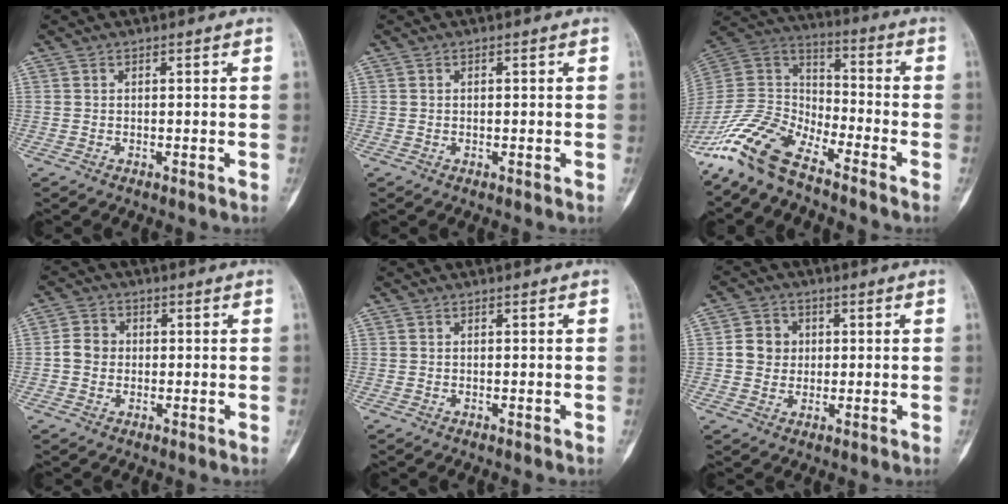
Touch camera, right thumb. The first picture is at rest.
{"total": 0.0}
{"total": 14.2, "force": [-11.1, 4.9, 7.3], "torque": [-0.138, 0.074, -0.227]}
{"total": 4.2, "force": [-0.2, 3.7, 1.9], "torque": [-0.022, 0.011, -0.011]}
{"total": 0.0}
{"total": 5.5, "force": [0.5, 5.0, 2.2], "torque": [-0.012, 0.005, 0.004]}